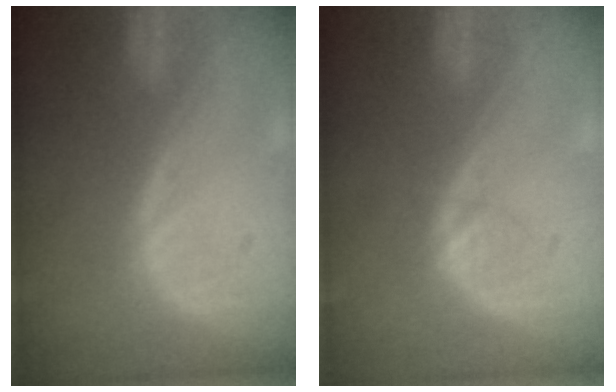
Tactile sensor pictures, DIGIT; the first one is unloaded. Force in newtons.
{"total": 1.6, "press": 1.5, "slide": 0.2}